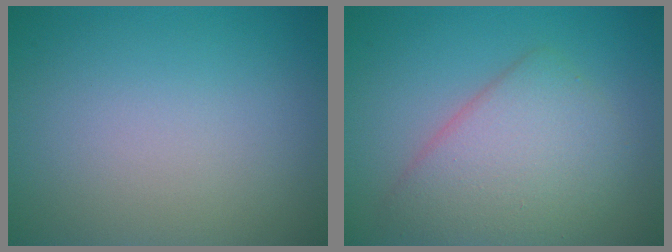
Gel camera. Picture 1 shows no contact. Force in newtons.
{"total": 5.4, "press": 5.4, "slide": 0.1}